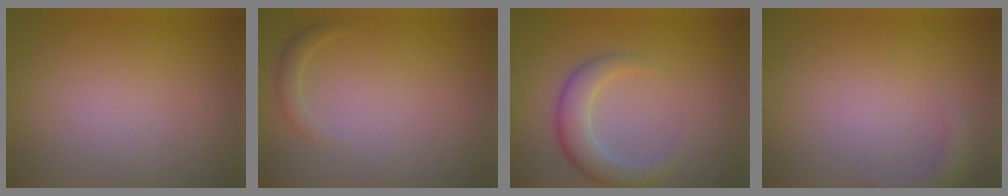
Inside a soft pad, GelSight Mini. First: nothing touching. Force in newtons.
{"total": 1.2, "press": 1.2, "slide": 0.1}
{"total": 4.1, "press": 4.1, "slide": 0.3}
{"total": 1.6, "press": 1.6, "slide": 0.3}